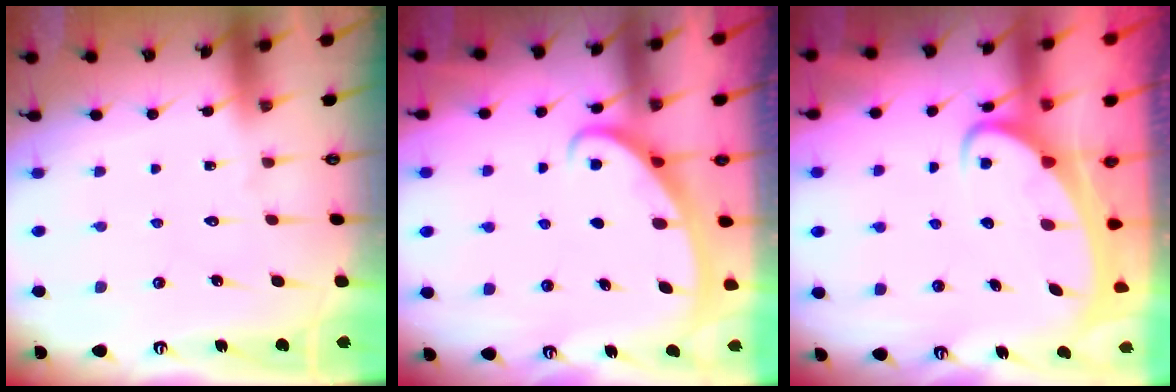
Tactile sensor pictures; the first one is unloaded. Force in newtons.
{"total": 2.6, "press": 2.6, "slide": 0.3}
{"total": 4.2, "press": 4.2, "slide": 0.3}